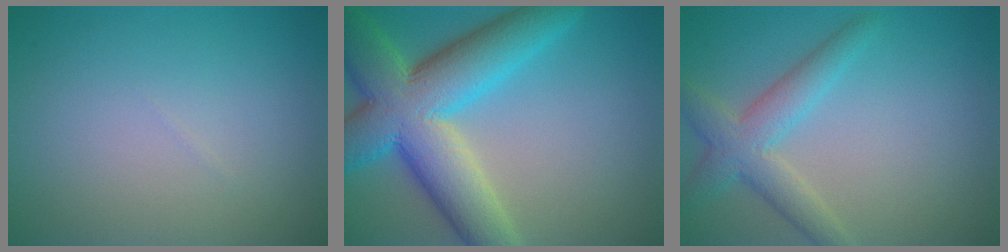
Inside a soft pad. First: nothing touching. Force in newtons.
{"total": 11.9, "press": 11.8, "slide": 0.7}
{"total": 4.0, "press": 4.0, "slide": 0.1}